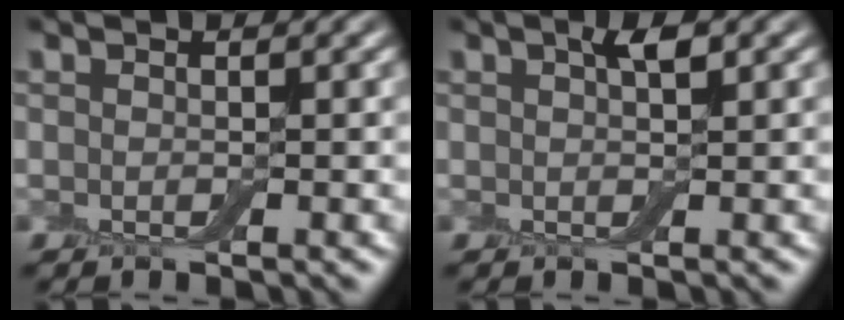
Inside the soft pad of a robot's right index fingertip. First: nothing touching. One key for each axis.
{"total": 1.6, "fx": 0.7, "fy": 0.3, "fz": 1.4, "tx": -0.022, "ty": 0.001, "tz": 0.010}